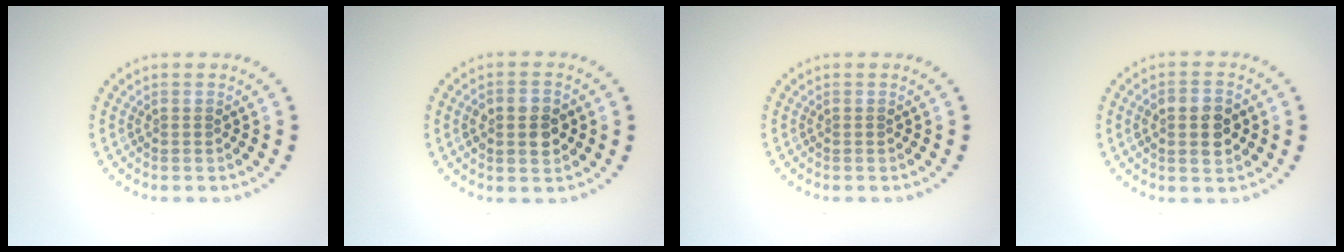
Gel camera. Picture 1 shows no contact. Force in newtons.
{"total": 3.8, "press": 3.8, "slide": 0.2}
{"total": 0.0}
{"total": 3.8, "press": 3.7, "slide": 0.3}